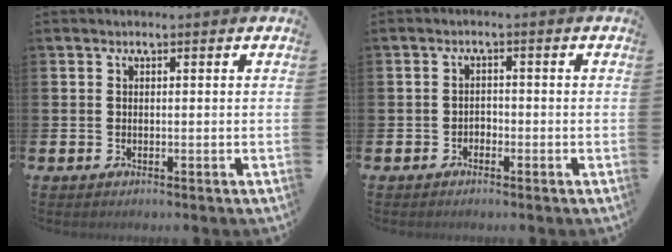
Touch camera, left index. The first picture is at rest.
{"total": 1.4, "force": [-1.1, 0.8, 0.1], "torque": [0.002, -0.001, -0.026]}